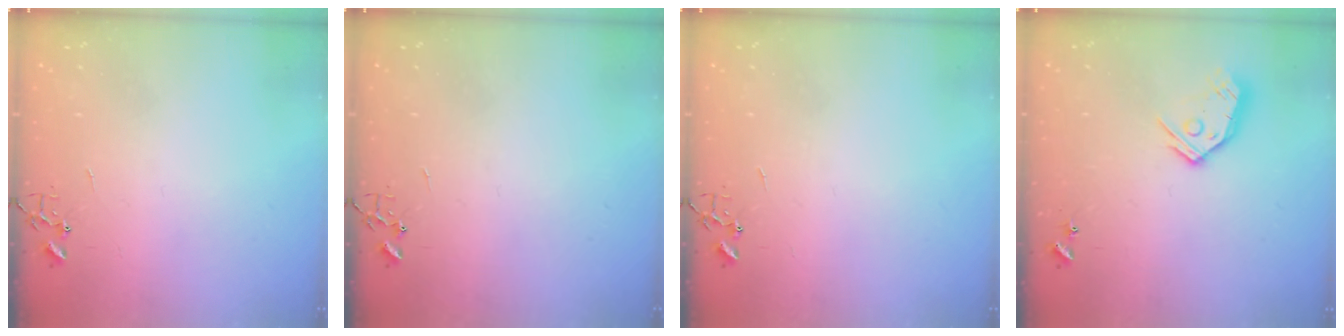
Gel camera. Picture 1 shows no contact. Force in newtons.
{"total": 0.0}
{"total": 0.0}
{"total": 11.0, "press": 10.9, "slide": 1.2}